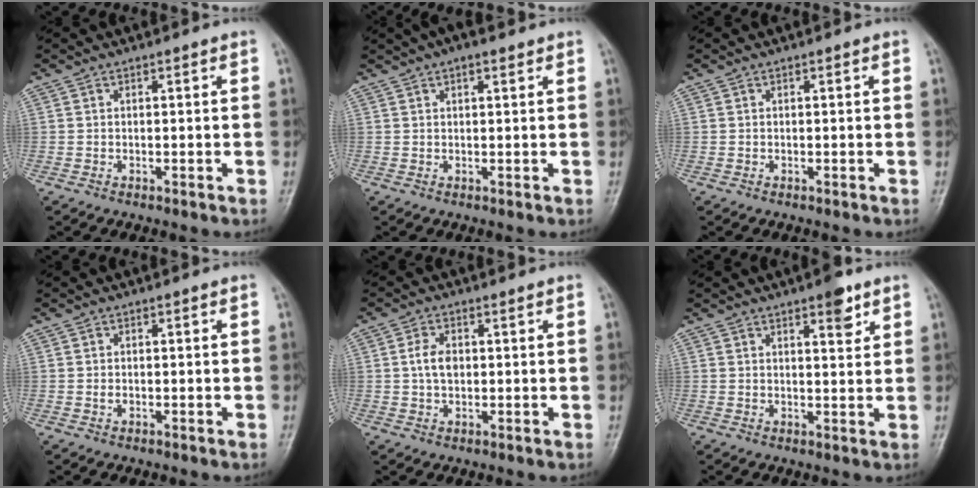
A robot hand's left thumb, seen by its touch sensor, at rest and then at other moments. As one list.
[{"total": 3.8, "force": [2.2, 1.5, 2.6], "torque": [-0.039, 0.013, 0.033]}, {"total": 0.0}, {"total": 0.8, "force": [-0.3, 0.7, 0.4], "torque": [-0.007, 0.004, -0.007]}, {"total": 3.8, "force": [0.5, 2.4, 2.8], "torque": [-0.052, 0.004, 0.006]}, {"total": 4.3, "force": [2.7, 1.5, 3.0], "torque": [-0.028, -0.013, 0.035]}]